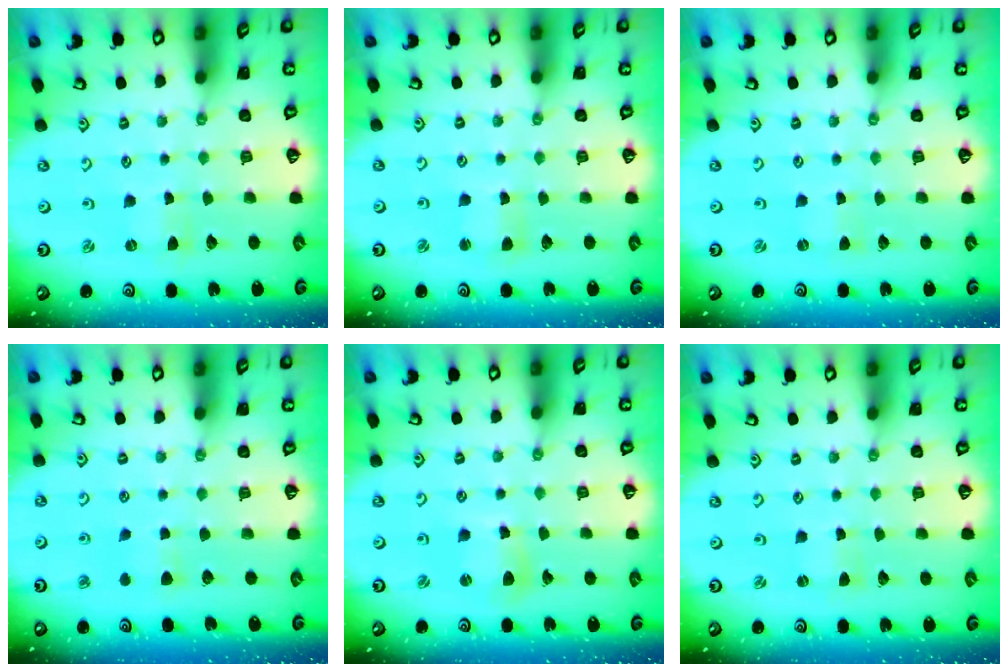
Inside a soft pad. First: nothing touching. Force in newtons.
{"total": 2.2, "press": 2.2, "slide": 0.4}
{"total": 0.0}
{"total": 4.0, "press": 3.9, "slide": 0.4}
{"total": 5.9, "press": 5.8, "slide": 0.7}
{"total": 0.0}